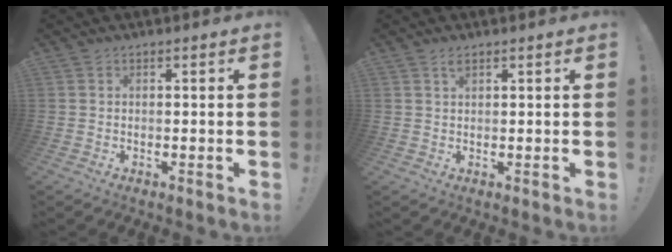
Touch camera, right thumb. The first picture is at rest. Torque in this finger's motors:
{"motor_torque": [0.28, 0.10, 0.28, 0.00, 0.00]}